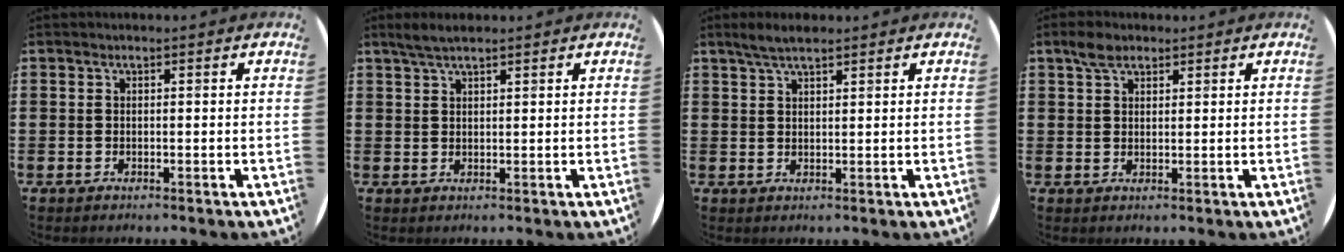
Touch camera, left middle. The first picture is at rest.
{"total": 2.4, "force": [2.0, 0.4, 1.4], "torque": [-0.028, 0.006, 0.035]}
{"total": 2.9, "force": [2.4, 0.6, 1.6], "torque": [-0.034, 0.006, 0.043]}
{"total": 3.1, "force": [2.3, 1.6, 1.2], "torque": [-0.019, 0.005, 0.041]}